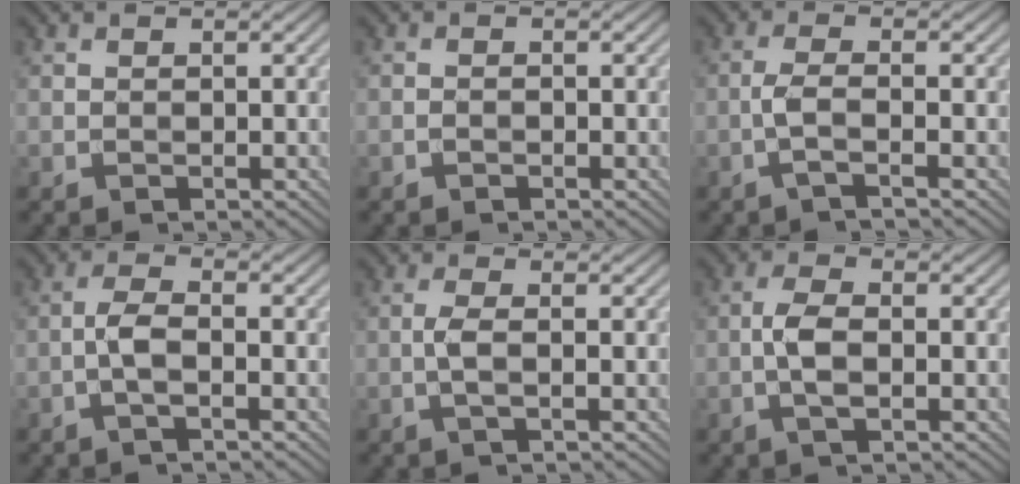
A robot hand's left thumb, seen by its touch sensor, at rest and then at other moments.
{"total": 0.7, "force": [-0.5, 0.3, 0.4], "torque": [-0.005, 0.001, -0.010]}
{"total": 2.9, "force": [-1.1, 0.4, 2.6], "torque": [-0.055, 0.009, -0.037]}
{"total": 3.1, "force": [-1.1, 0.8, 2.8], "torque": [-0.062, 0.007, -0.030]}
{"total": 2.3, "force": [-0.4, 0.4, 2.2], "torque": [-0.051, 0.005, -0.013]}
{"total": 3.7, "force": [-0.7, 1.3, 3.4], "torque": [-0.077, 0.003, -0.021]}